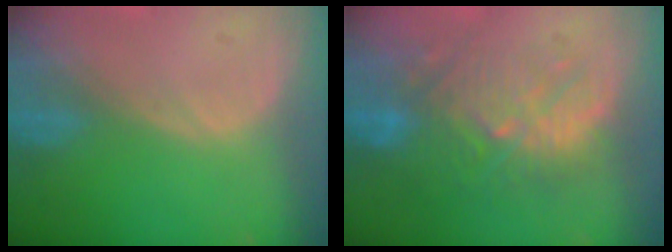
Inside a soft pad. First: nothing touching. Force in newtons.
{"total": 11.0, "press": 9.8, "slide": 5.0}